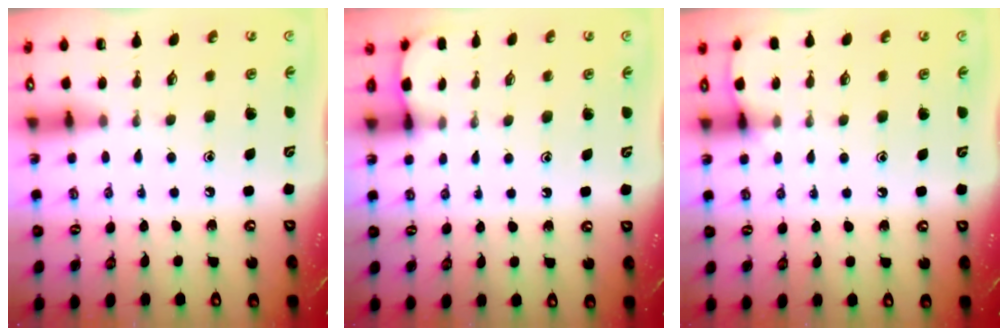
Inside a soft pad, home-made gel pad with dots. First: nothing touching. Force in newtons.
{"total": 1.3, "press": 1.3, "slide": 0.1}
{"total": 4.3, "press": 4.3, "slide": 0.6}